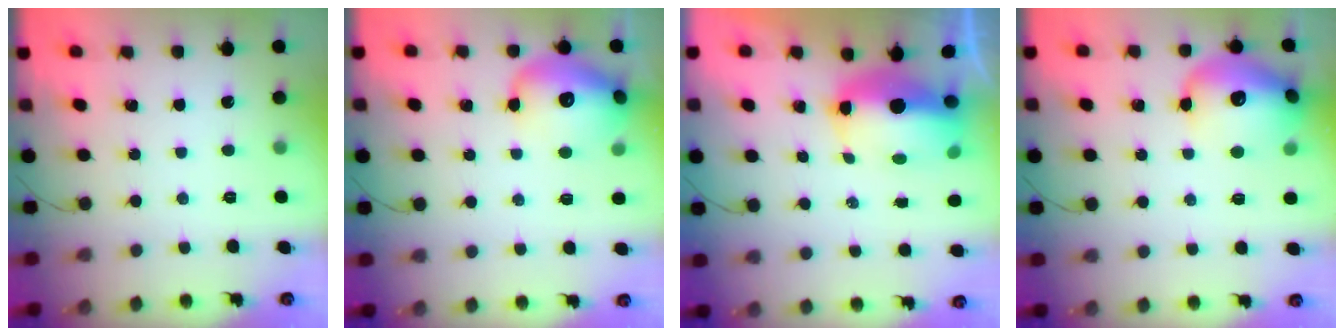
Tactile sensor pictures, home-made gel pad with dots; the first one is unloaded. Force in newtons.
{"total": 17.0, "press": 16.9, "slide": 2.0}
{"total": 11.2, "press": 11.0, "slide": 1.9}
{"total": 17.8, "press": 17.6, "slide": 2.1}